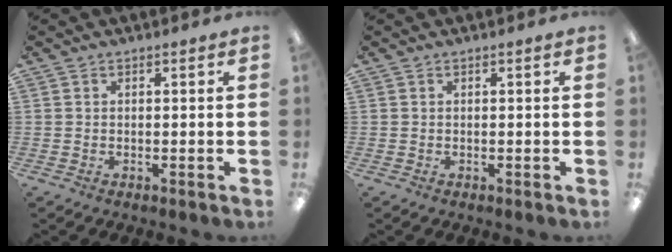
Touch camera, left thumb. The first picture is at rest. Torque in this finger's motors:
{"motor_torque": [-0.03, -0.03, -0.41, 0.01, 0.00]}